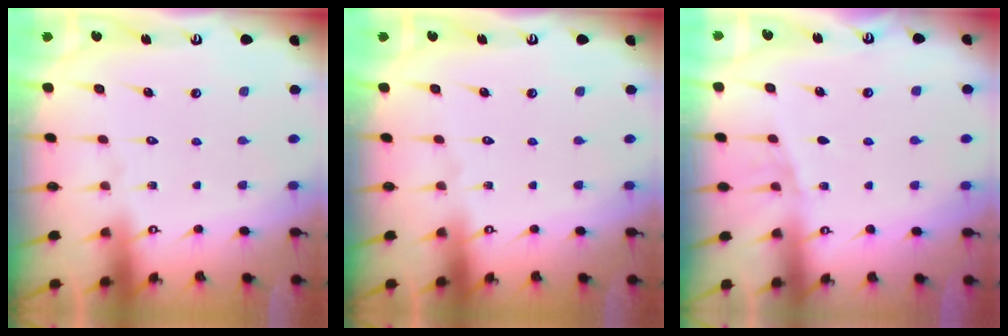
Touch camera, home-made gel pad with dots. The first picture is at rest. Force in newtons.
{"total": 0.0}
{"total": 5.1, "press": 4.3, "slide": 2.7}